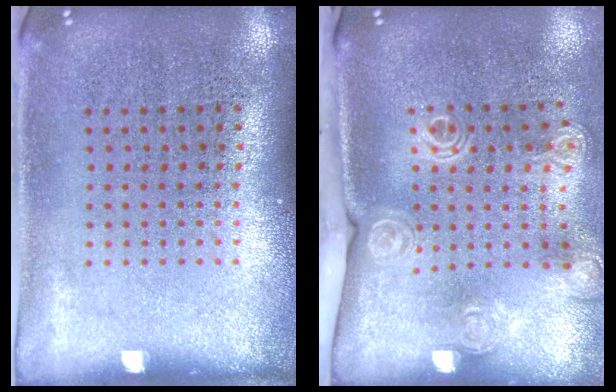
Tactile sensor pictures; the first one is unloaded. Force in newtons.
{"total": 2.0, "press": 1.6, "slide": 1.3}